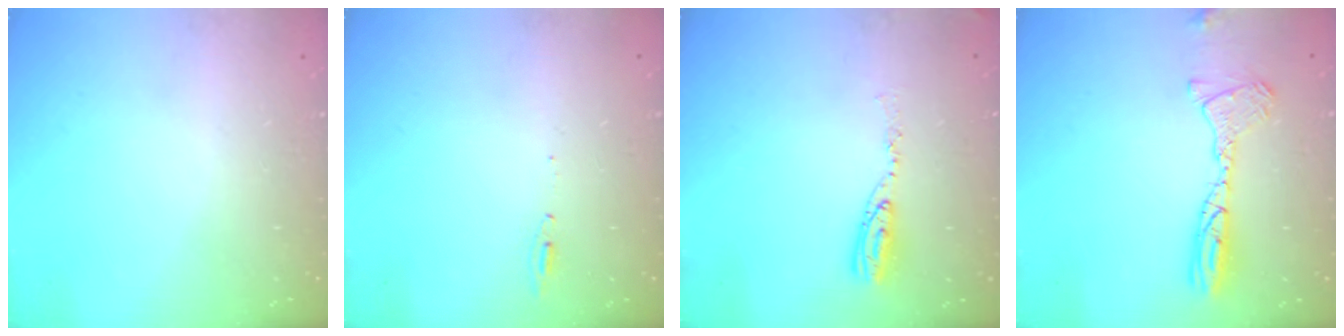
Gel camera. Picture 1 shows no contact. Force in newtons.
{"total": 4.8, "press": 4.6, "slide": 1.6}
{"total": 6.8, "press": 6.8, "slide": 0.6}
{"total": 13.0, "press": 12.6, "slide": 3.3}